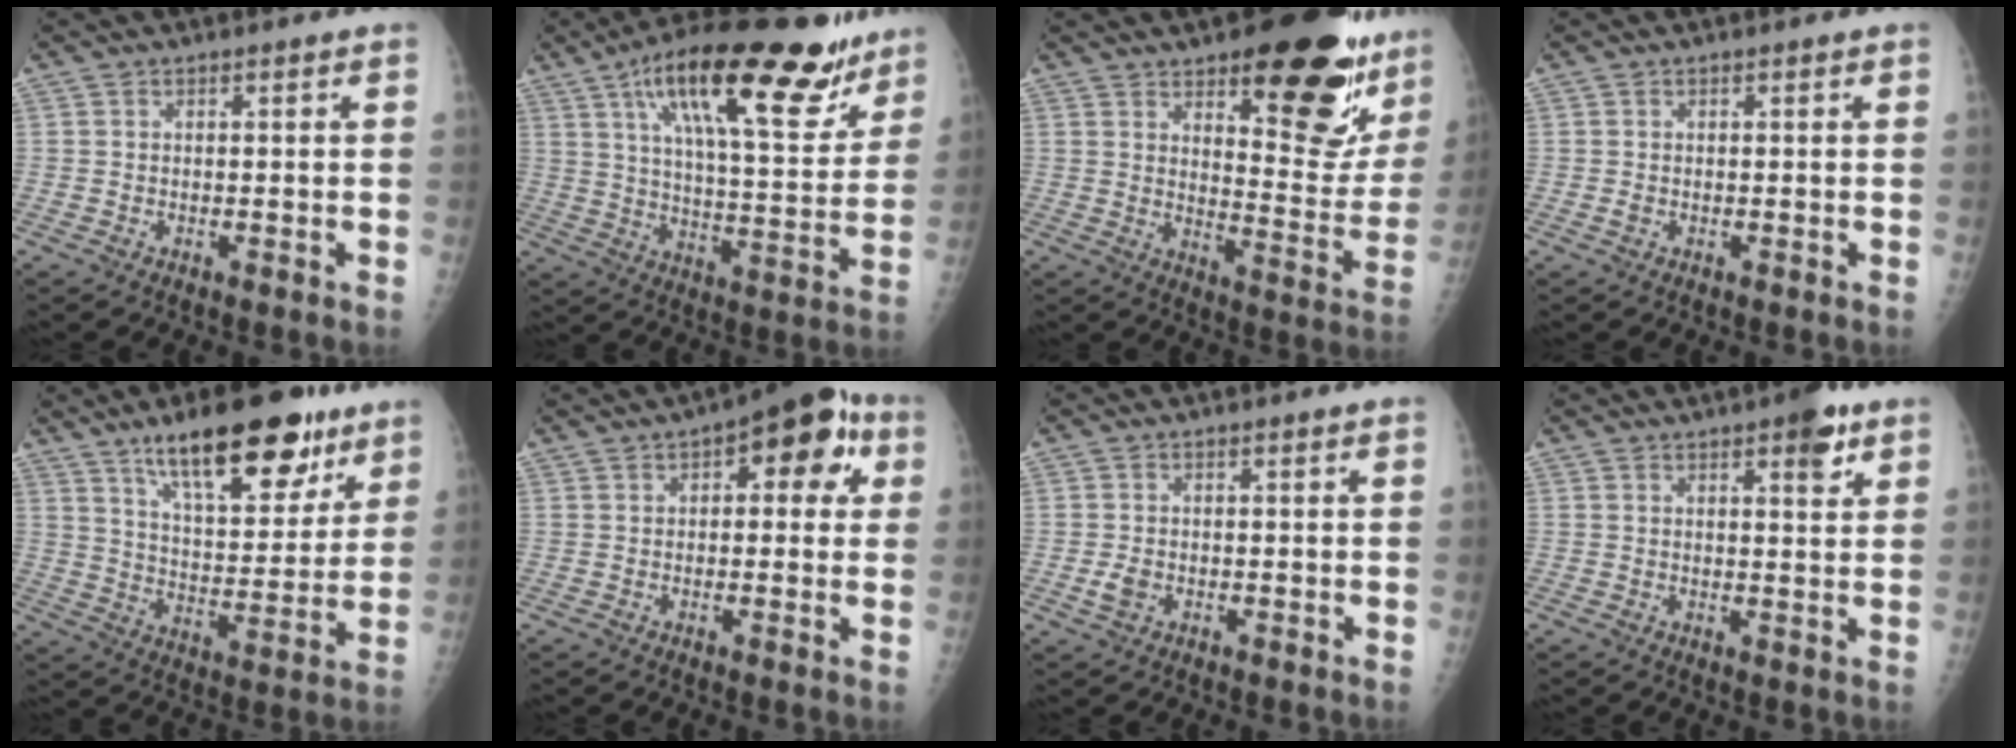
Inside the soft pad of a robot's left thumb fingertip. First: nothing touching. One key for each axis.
{"total": 26.5, "fx": 15.6, "fy": 8.8, "fz": 19.5, "tx": -0.265, "ty": -0.034, "tz": 0.240}
{"total": 23.0, "fx": 13.1, "fy": 7.9, "fz": 17.2, "tx": -0.175, "ty": -0.075, "tz": 0.180}
{"total": 0.5, "fx": -0.1, "fy": 0.5, "fz": 0.2, "tx": -0.004, "ty": -0.001, "tz": -0.002}
{"total": 20.2, "fx": 12.9, "fy": 7.5, "fz": 13.6, "tx": -0.164, "ty": -0.056, "tz": 0.207}
{"total": 11.1, "fx": 3.9, "fy": 5.6, "fz": 8.8, "tx": -0.069, "ty": 0.017, "tz": 0.037}
{"total": 2.2, "fx": -0.7, "fy": 1.7, "fz": 1.2, "tx": -0.021, "ty": -0.001, "tz": -0.011}
{"total": 5.2, "fx": 2.9, "fy": 1.7, "fz": 3.9, "tx": -0.040, "ty": -0.012, "tz": 0.034}